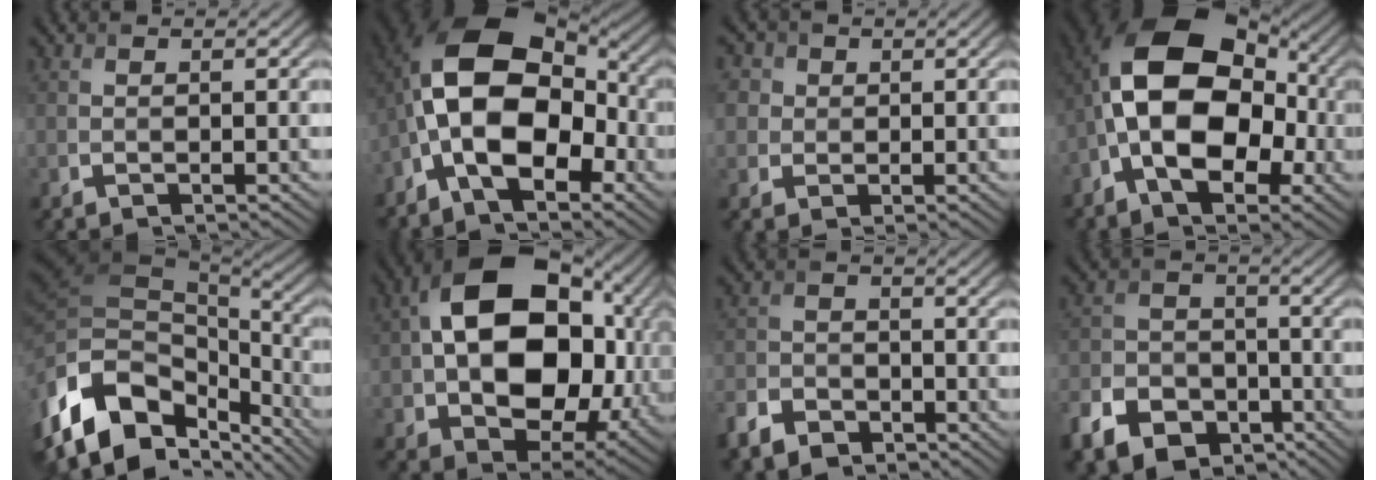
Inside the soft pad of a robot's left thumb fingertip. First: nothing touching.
{"total": 16.2, "force": [-3.0, 9.3, 12.9], "torque": [-0.233, 0.005, -0.060]}
{"total": 4.7, "force": [1.7, 4.1, 1.6], "torque": [-0.061, 0.009, 0.018]}
{"total": 17.1, "force": [-1.7, 10.6, 13.3], "torque": [-0.222, 0.012, -0.046]}
{"total": 16.2, "force": [-7.5, 9.6, 10.7], "torque": [-0.260, -0.032, -0.114]}
{"total": 20.0, "force": [2.5, 13.6, 14.5], "torque": [-0.281, -0.025, 0.065]}
{"total": 5.4, "force": [-3.8, 3.2, 2.0], "torque": [-0.050, -0.005, -0.085]}
{"total": 9.9, "force": [-5.9, 6.8, 4.3], "torque": [-0.108, -0.023, -0.119]}